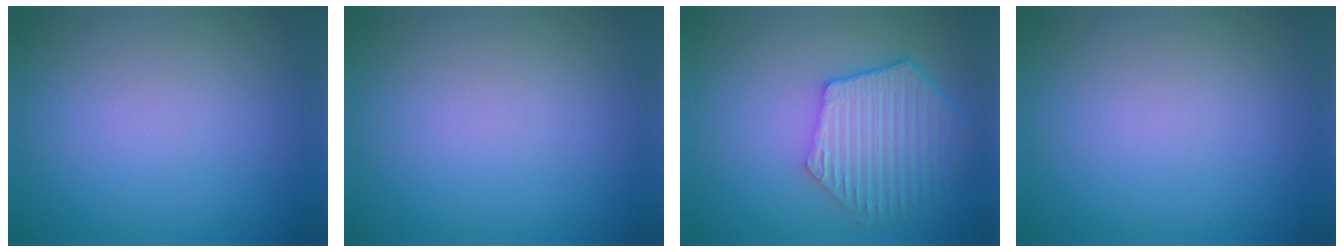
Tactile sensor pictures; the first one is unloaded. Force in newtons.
{"total": 0.0}
{"total": 6.0, "press": 5.2, "slide": 3.0}
{"total": 0.0}